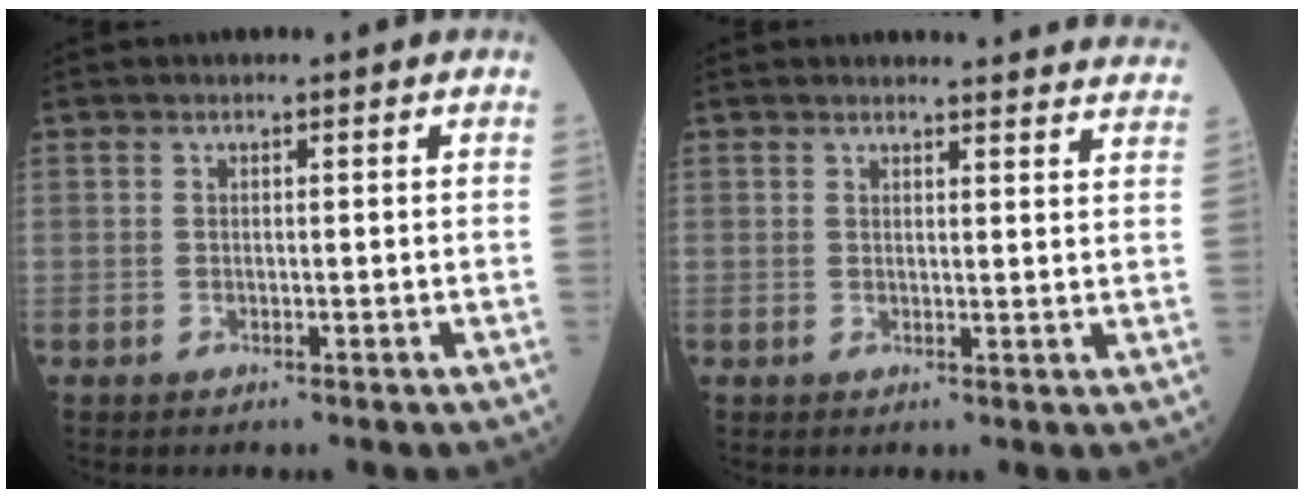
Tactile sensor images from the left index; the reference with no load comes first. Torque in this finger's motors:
{"motor_torque": [-0.04, -0.13, -0.28, -0.02]}